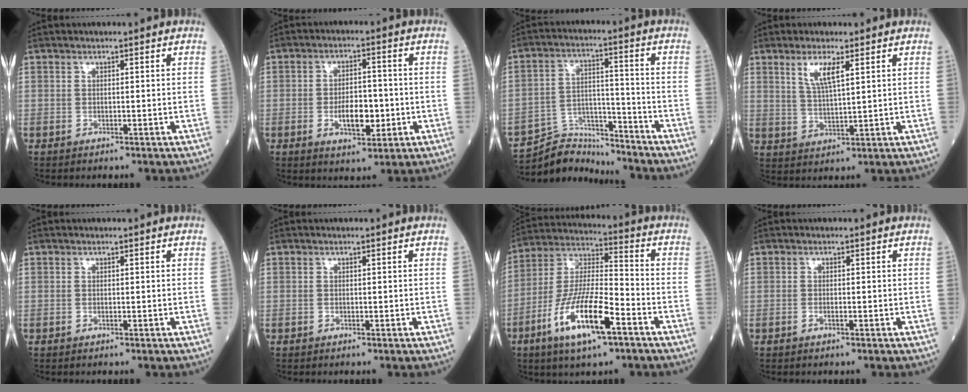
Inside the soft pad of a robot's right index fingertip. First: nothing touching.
{"total": 7.5, "force": [-1.7, 3.4, 6.4], "torque": [-0.119, 0.005, -0.021]}
{"total": 10.5, "force": [-10.3, 2.3, -0.1], "torque": [-0.008, 0.033, -0.186]}
{"total": 5.5, "force": [2.6, 1.3, 4.6], "torque": [-0.098, 0.000, 0.056]}
{"total": 0.0}
{"total": 0.0}
{"total": 16.0, "force": [-7.6, 3.5, 13.6], "torque": [-0.281, -0.012, -0.137]}
{"total": 1.0, "force": [-0.4, 0.5, 0.8], "torque": [-0.024, 0.000, -0.005]}